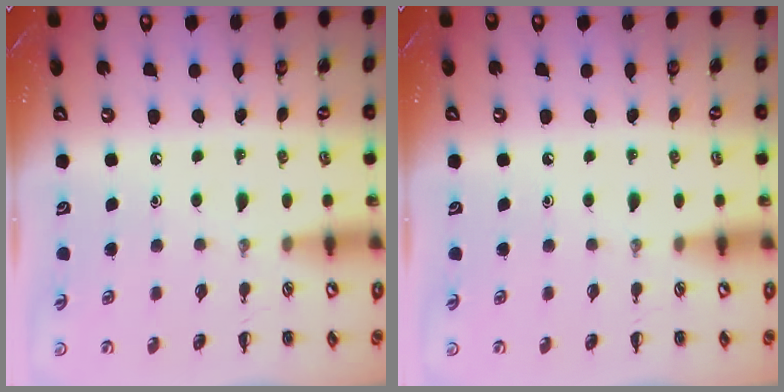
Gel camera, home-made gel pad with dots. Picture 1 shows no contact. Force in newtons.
{"total": 0.0}